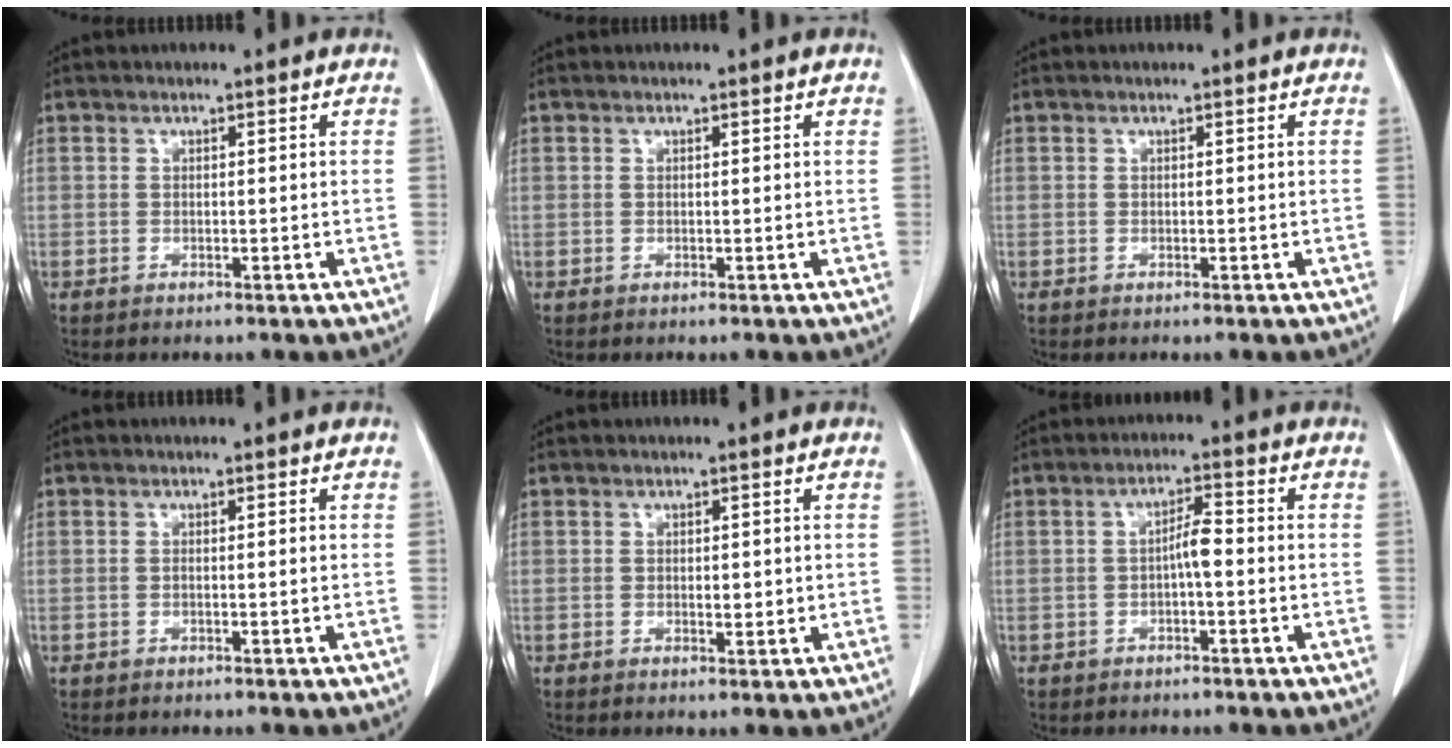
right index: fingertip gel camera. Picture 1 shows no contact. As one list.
[{"total": 0.0}, {"total": 0.0}, {"total": 0.7, "force": [-0.1, -0.1, 0.6], "torque": [-0.012, -0.001, 0.000]}, {"total": 1.7, "force": [0.0, 0.9, 1.5], "torque": [-0.019, -0.002, 0.003]}, {"total": 3.2, "force": [-0.5, 0.6, 3.1], "torque": [-0.052, 0.009, -0.009]}]